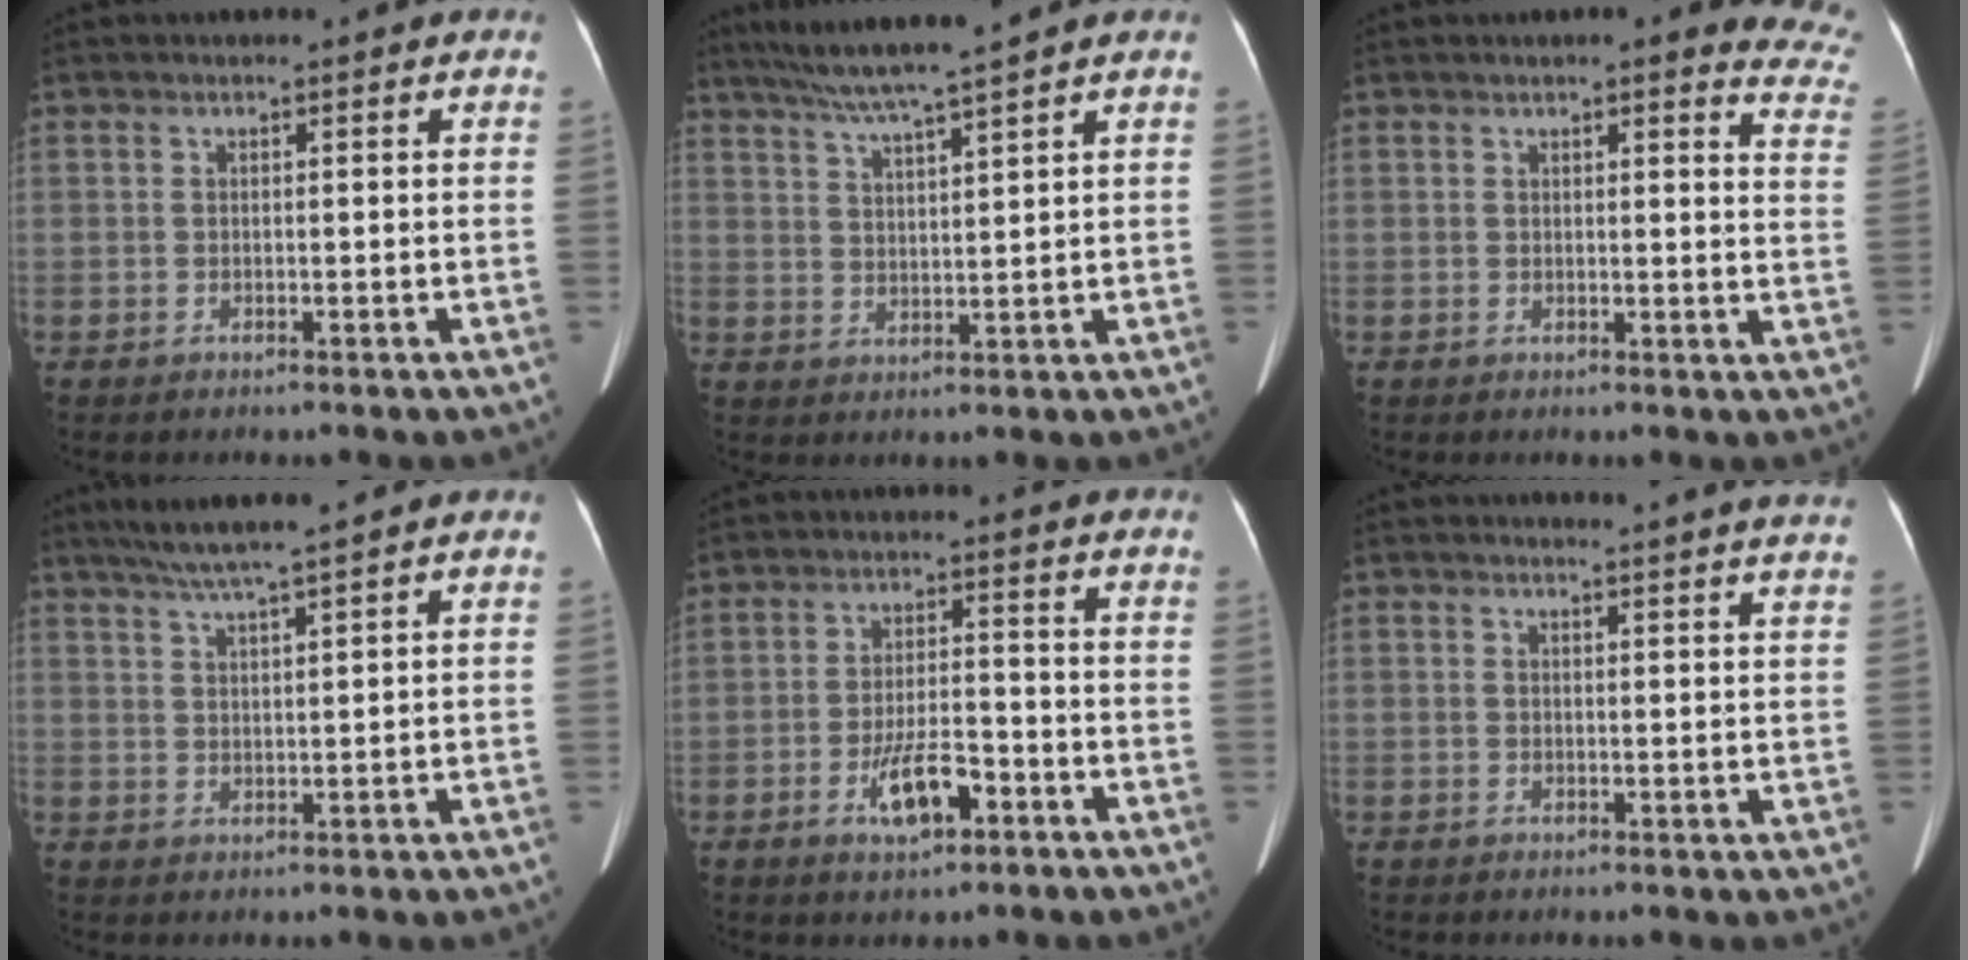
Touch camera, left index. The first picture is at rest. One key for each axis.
{"total": 7.8, "fx": 6.5, "fy": -1.5, "fz": 4.0, "tx": -0.073, "ty": 0.012, "tz": 0.113}
{"total": 11.9, "fx": 10.5, "fy": 2.4, "fz": 5.1, "tx": -0.022, "ty": -0.030, "tz": 0.081}
{"total": 6.4, "fx": 5.2, "fy": -1.0, "fz": 3.5, "tx": -0.064, "ty": 0.016, "tz": 0.093}
{"total": 6.7, "fx": -3.4, "fy": 2.2, "fz": 5.4, "tx": -0.106, "ty": 0.001, "tz": -0.055}
{"total": 11.3, "fx": 10.9, "fy": -0.3, "fz": 2.8, "tx": -0.024, "ty": -0.043, "tz": 0.101}